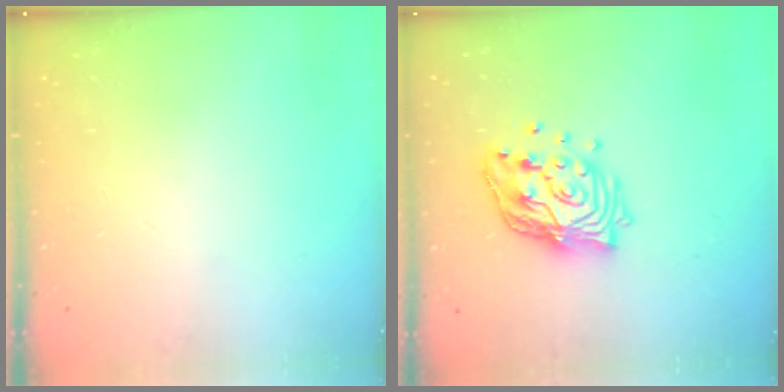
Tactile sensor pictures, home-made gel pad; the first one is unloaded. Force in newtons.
{"total": 15.6, "press": 15.6, "slide": 1.3}